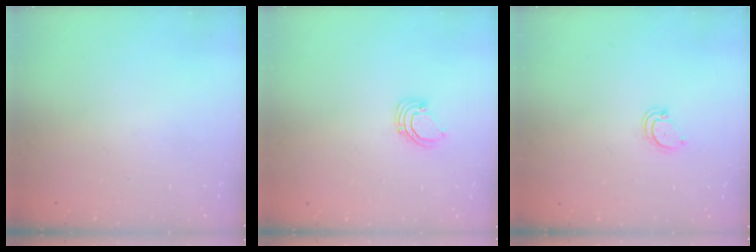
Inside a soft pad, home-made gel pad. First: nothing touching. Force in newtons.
{"total": 2.9, "press": 2.9, "slide": 0.3}
{"total": 3.1, "press": 3.1, "slide": 0.3}